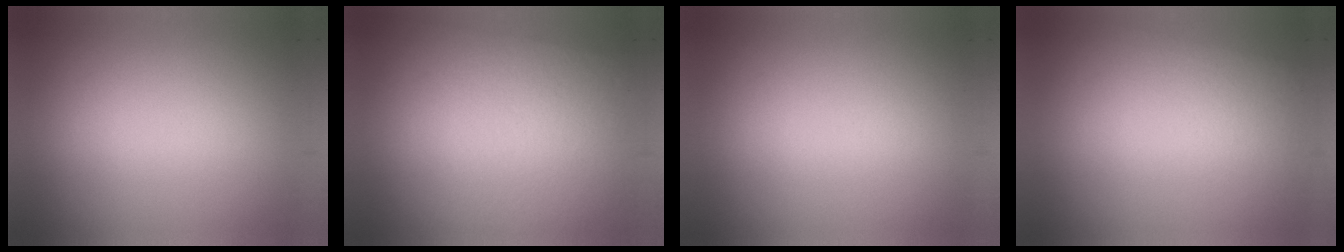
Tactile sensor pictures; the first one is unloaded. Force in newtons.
{"total": 2.9}
{"total": 0.0}
{"total": 1.0}